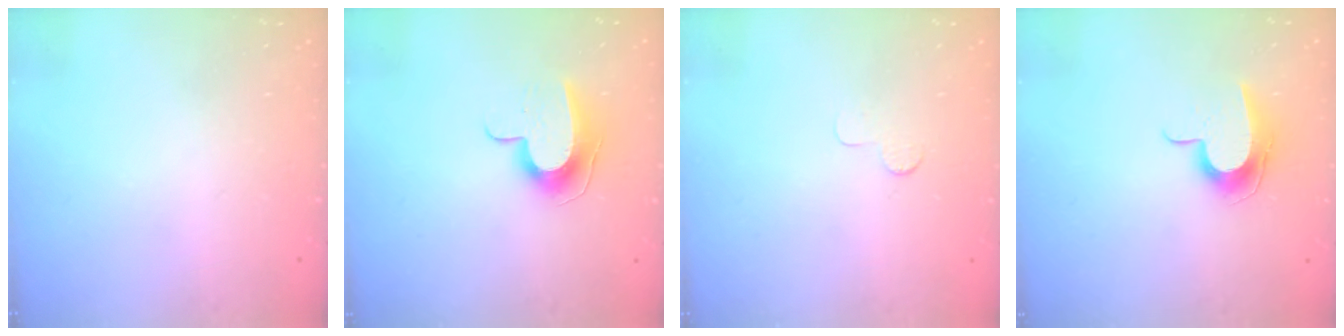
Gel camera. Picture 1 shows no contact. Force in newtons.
{"total": 9.6, "press": 9.6, "slide": 0.3}
{"total": 3.0, "press": 2.9, "slide": 0.3}
{"total": 10.1, "press": 10.1, "slide": 0.6}